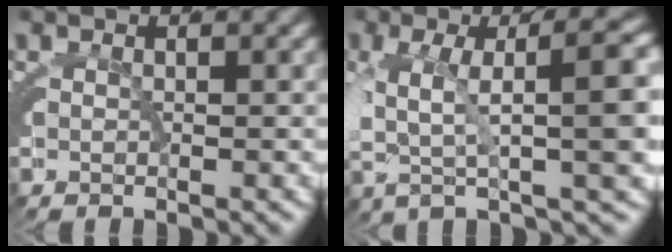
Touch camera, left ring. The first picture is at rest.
{"total": 7.7, "force": [-0.1, 3.1, 7.0], "torque": [-0.093, 0.003, 0.003]}